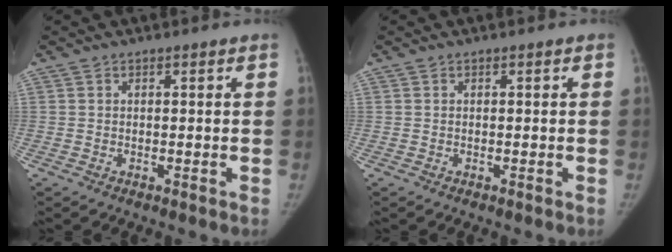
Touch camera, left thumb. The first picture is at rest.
{"total": 0.0}